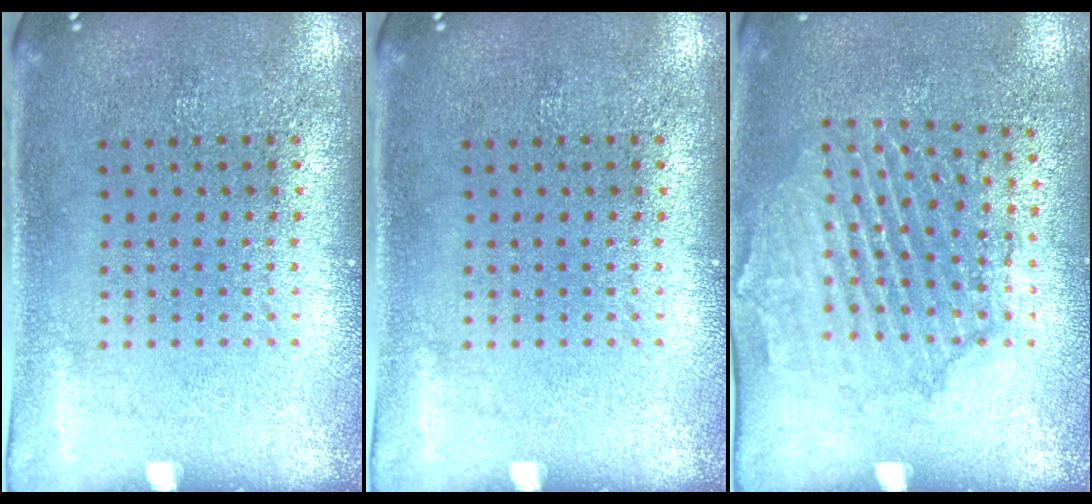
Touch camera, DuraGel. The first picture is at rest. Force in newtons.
{"total": 0.0}
{"total": 1.6, "press": 1.6, "slide": 0.4}